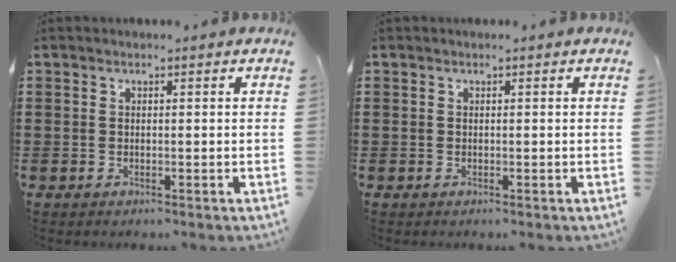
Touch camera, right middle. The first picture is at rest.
{"total": 0.0}